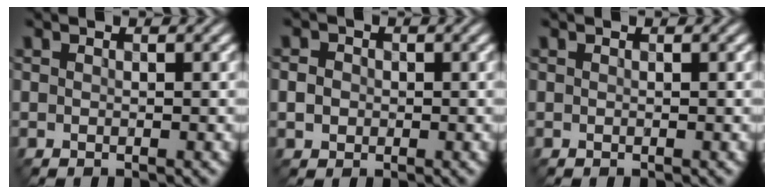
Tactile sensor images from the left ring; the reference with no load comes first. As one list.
[{"total": 1.7, "force": [-0.2, 1.5, 0.7], "torque": [-0.011, -0.002, -0.006]}, {"total": 0.0}]